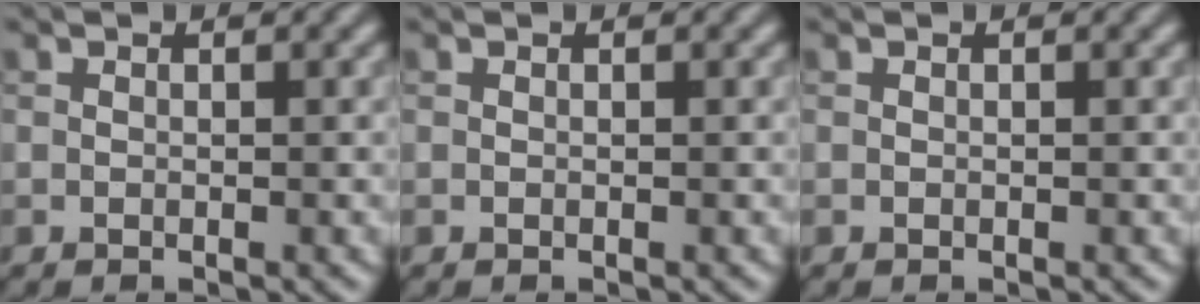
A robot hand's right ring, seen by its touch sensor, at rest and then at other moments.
{"total": 0.0}
{"total": 0.0}